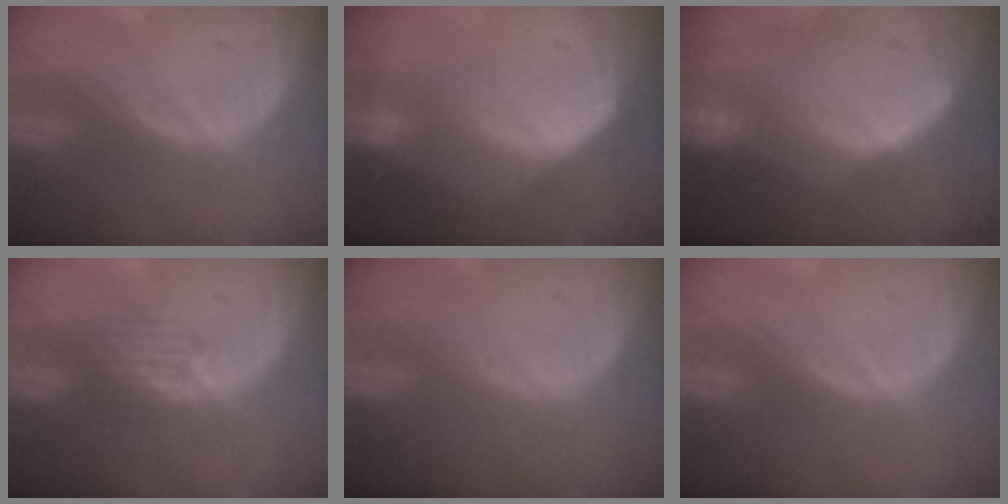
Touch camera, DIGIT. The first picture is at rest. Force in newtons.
{"total": 7.5, "press": 6.2, "slide": 4.1}
{"total": 9.9, "press": 8.9, "slide": 4.2}
{"total": 3.3, "press": 3.2, "slide": 0.6}
{"total": 0.0}
{"total": 0.0}